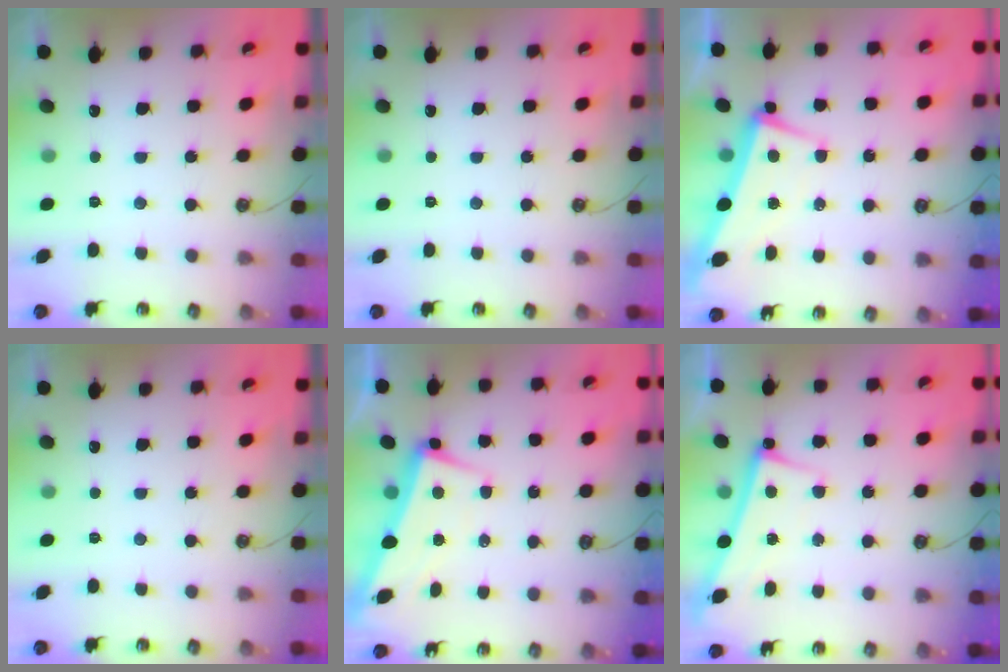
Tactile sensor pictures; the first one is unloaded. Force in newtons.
{"total": 0.0}
{"total": 0.9, "press": 0.4, "slide": 0.8}
{"total": 0.0}
{"total": 1.4, "press": 0.6, "slide": 1.3}
{"total": 2.6, "press": 2.5, "slide": 0.9}